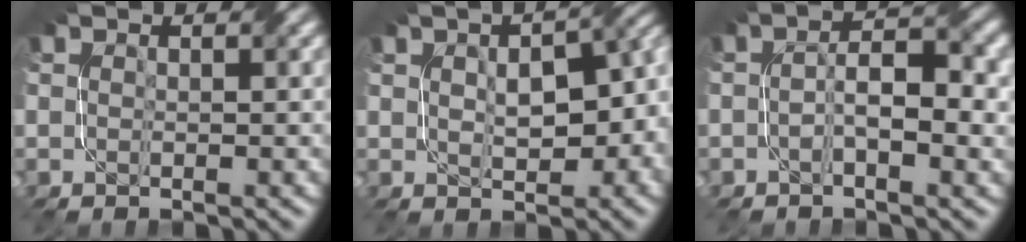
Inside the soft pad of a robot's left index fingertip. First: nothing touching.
{"total": 9.9, "force": [0.7, 5.7, 8.0], "torque": [-0.091, 0.013, 0.023]}
{"total": 4.4, "force": [-0.9, 1.4, 4.0], "torque": [-0.073, 0.010, -0.019]}